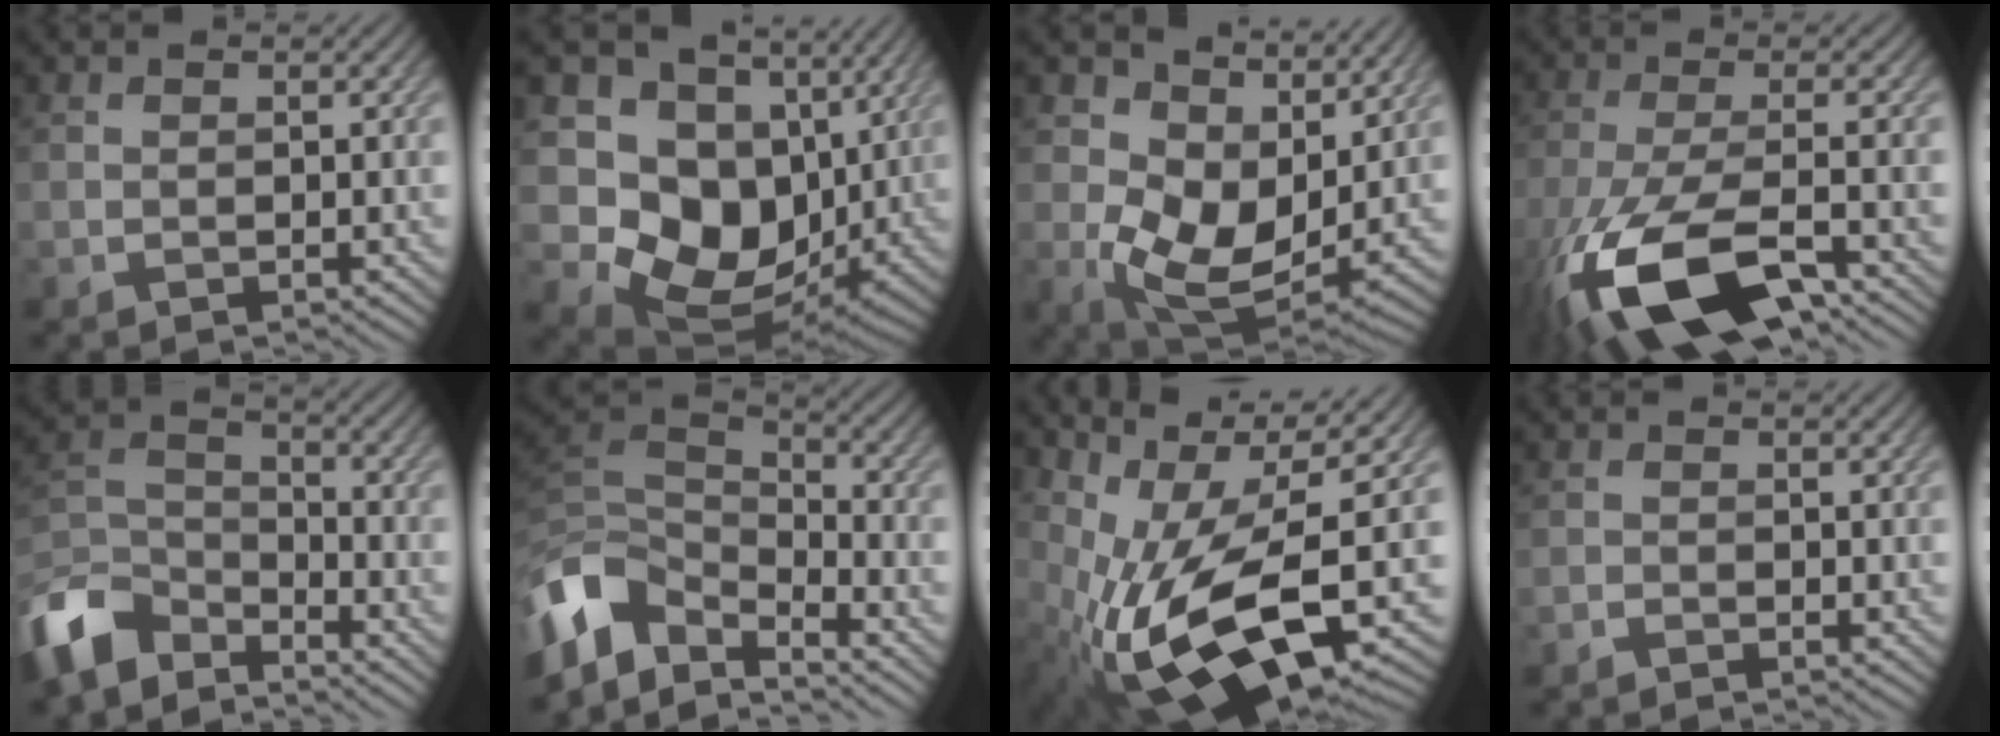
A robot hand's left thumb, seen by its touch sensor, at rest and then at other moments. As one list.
[{"total": 13.8, "force": [0.8, 11.0, 8.3], "torque": [-0.167, -0.037, 0.027]}, {"total": 10.3, "force": [3.8, 7.0, 6.7], "torque": [-0.124, -0.021, 0.071]}, {"total": 14.9, "force": [-7.2, 5.7, 11.7], "torque": [-0.277, -0.045, -0.125]}, {"total": 9.4, "force": [-7.6, 4.1, 3.8], "torque": [-0.090, -0.006, -0.169]}, {"total": 10.5, "force": [-6.2, 6.2, 5.7], "torque": [-0.149, -0.010, -0.125]}, {"total": 16.2, "force": [-1.6, 7.5, 14.2], "torque": [-0.285, -0.034, -0.012]}, {"total": 0.9, "force": [-0.9, 0.1, 0.2], "torque": [-0.003, -0.002, -0.020]}]